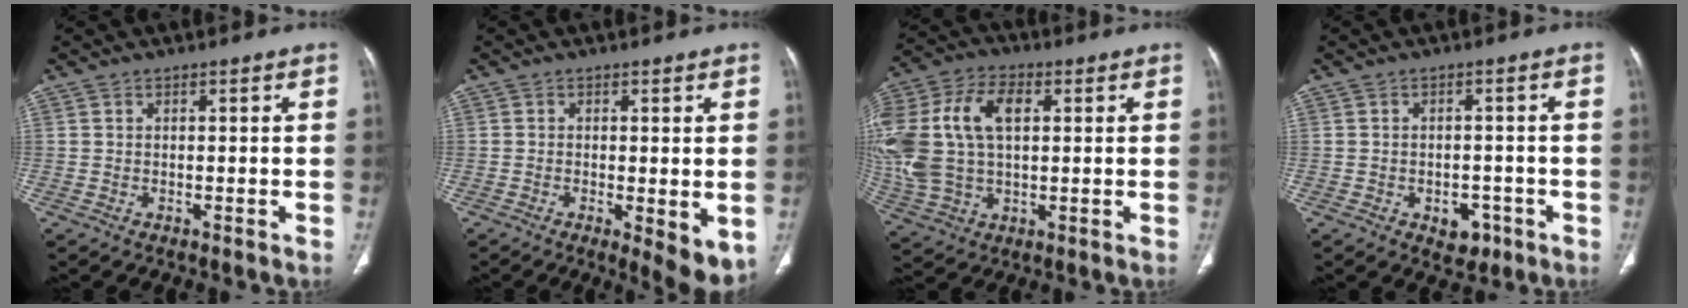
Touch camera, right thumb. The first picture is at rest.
{"total": 7.1, "force": [-1.5, 2.3, 6.6], "torque": [-0.092, -0.021, -0.022]}
{"total": 21.0, "force": [3.6, 13.0, 16.2], "torque": [-0.378, 0.018, 0.068]}
{"total": 4.6, "force": [-2.2, 3.2, 2.6], "torque": [-0.014, 0.012, -0.023]}